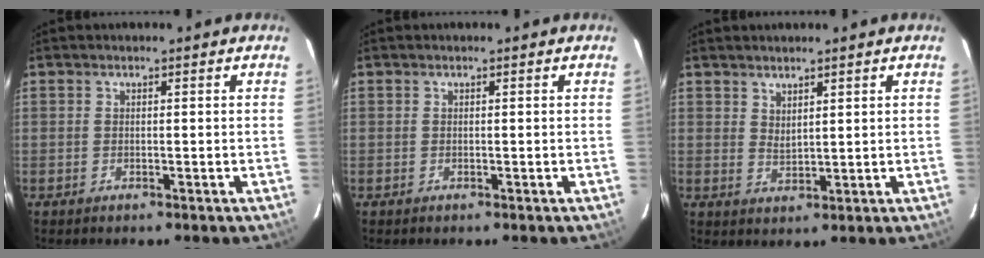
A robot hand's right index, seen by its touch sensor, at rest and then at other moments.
{"total": 0.0}
{"total": 2.5, "force": [2.1, 0.8, 1.2], "torque": [-0.020, -0.002, 0.037]}